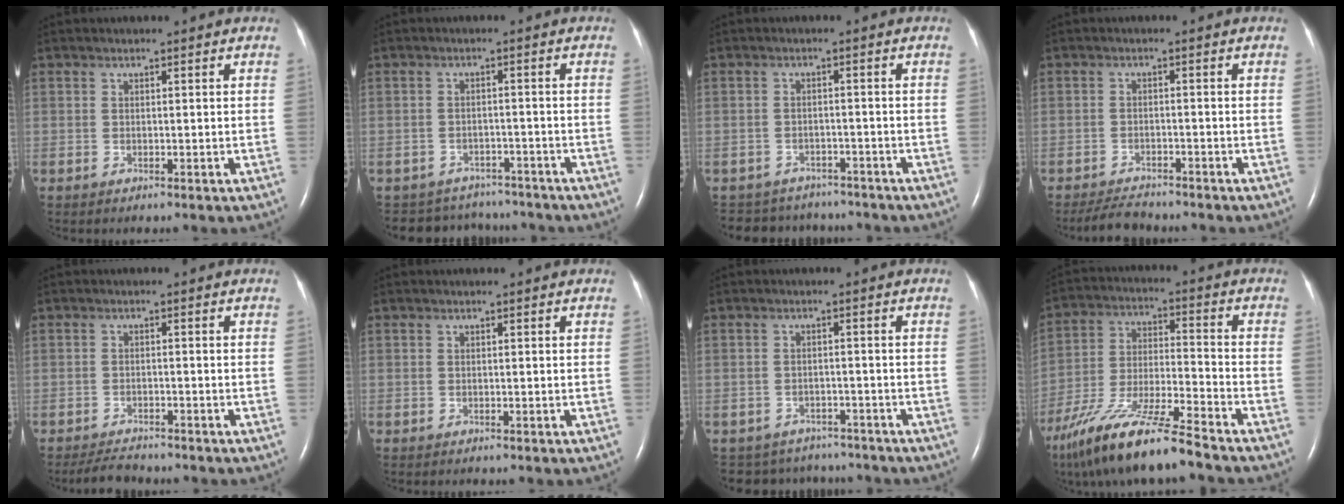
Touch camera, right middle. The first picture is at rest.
{"total": 8.1, "force": [-7.5, 3.0, 0.1], "torque": [-0.004, 0.019, -0.093]}
{"total": 9.3, "force": [-8.5, 3.6, 1.0], "torque": [-0.023, 0.014, -0.105]}
{"total": 4.3, "force": [-4.0, 0.9, 1.1], "torque": [-0.024, -0.014, -0.068]}
{"total": 3.9, "force": [-3.6, 0.9, 1.0], "torque": [-0.022, -0.013, -0.061]}
{"total": 0.0}
{"total": 8.1, "force": [-7.4, 3.3, 0.2], "torque": [-0.007, 0.017, -0.089]}
{"total": 16.0, "force": [-12.5, 1.0, 10.0], "torque": [-0.212, -0.031, -0.230]}